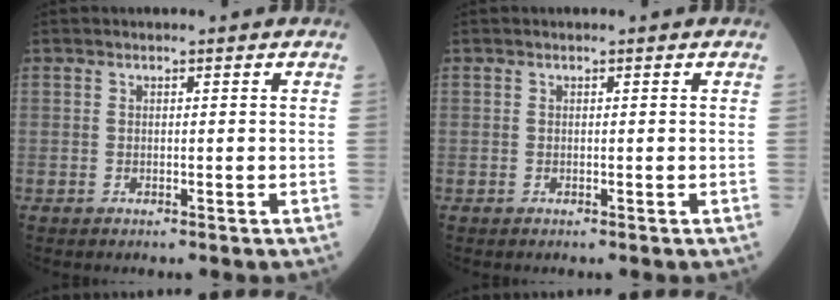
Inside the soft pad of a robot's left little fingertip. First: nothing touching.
{"total": 0.0}